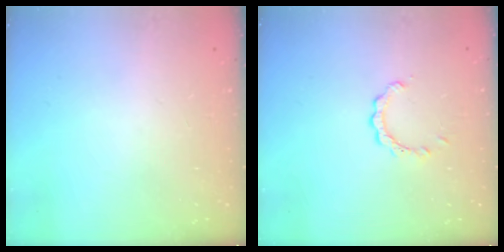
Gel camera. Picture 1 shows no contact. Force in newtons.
{"total": 2.6, "press": 2.6, "slide": 0.2}